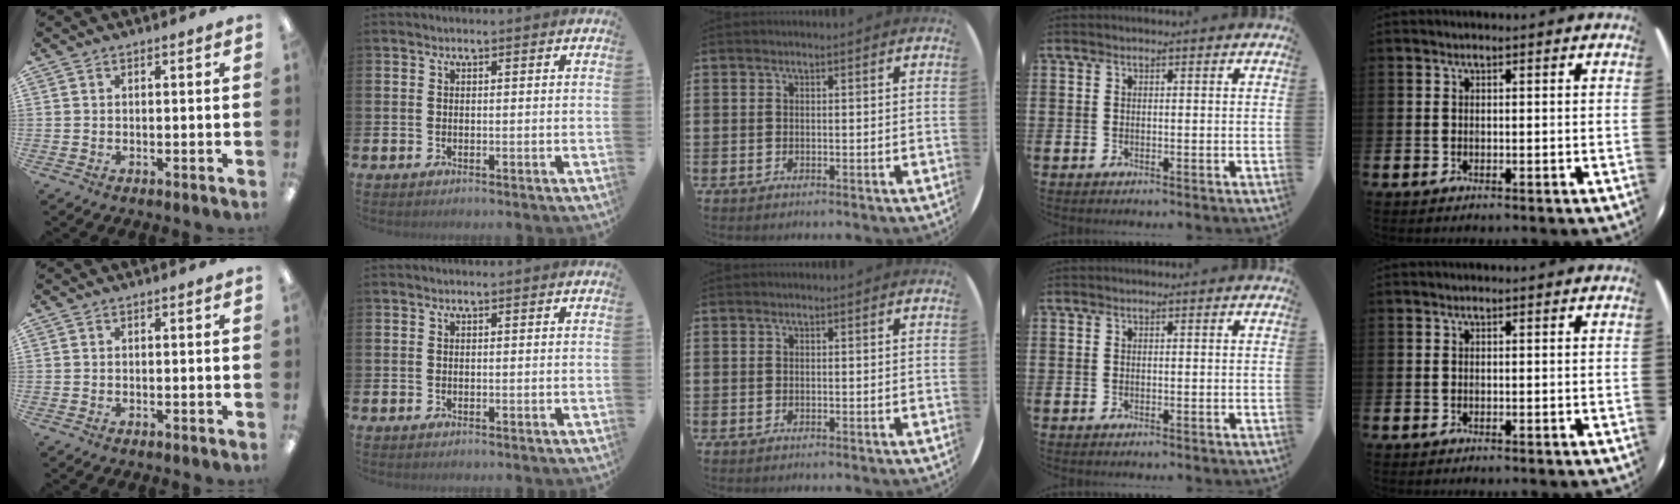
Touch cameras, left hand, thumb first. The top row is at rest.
{}